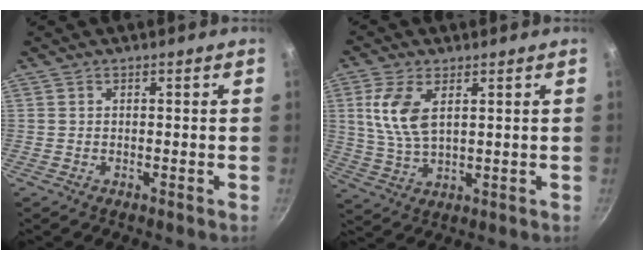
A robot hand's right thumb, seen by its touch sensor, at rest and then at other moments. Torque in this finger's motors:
{"motor_torque": [0.98, 1.14, 1.44, 0.08, 0.40]}